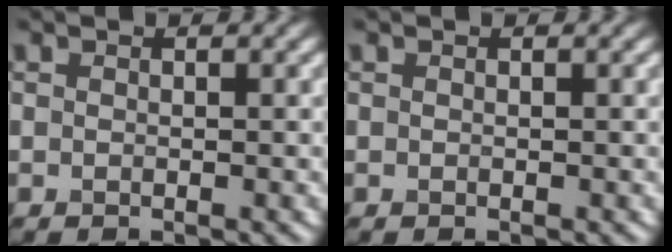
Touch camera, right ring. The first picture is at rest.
{"total": 0.0}